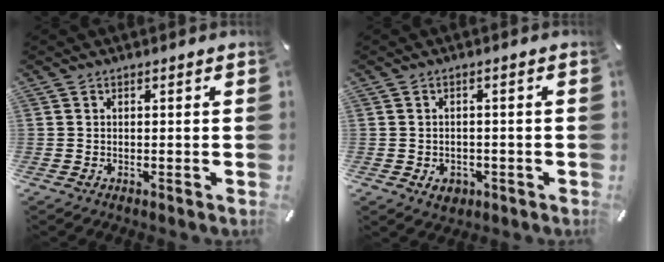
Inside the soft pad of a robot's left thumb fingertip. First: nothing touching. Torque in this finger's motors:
{"motor_torque": [0.17, 0.21, 0.01, 0.02, 0.00]}